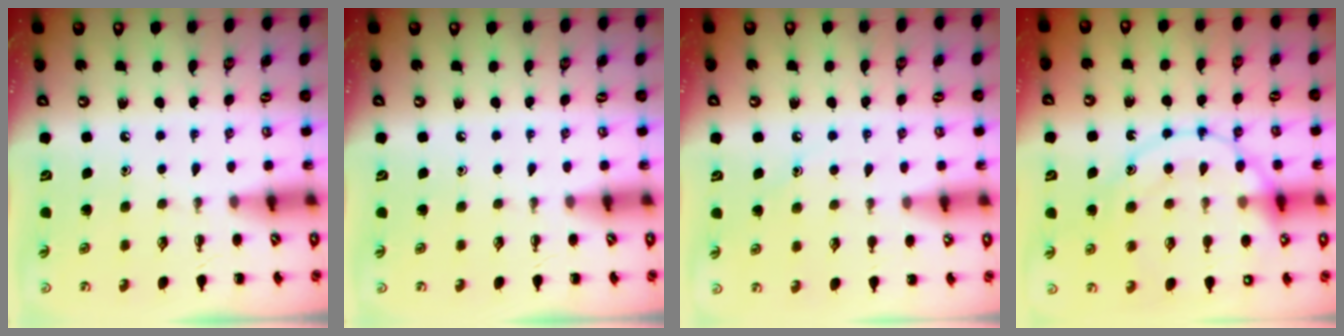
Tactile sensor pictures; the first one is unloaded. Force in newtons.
{"total": 0.0}
{"total": 8.5, "press": 8.4, "slide": 1.7}
{"total": 17.9, "press": 17.9, "slide": 1.7}